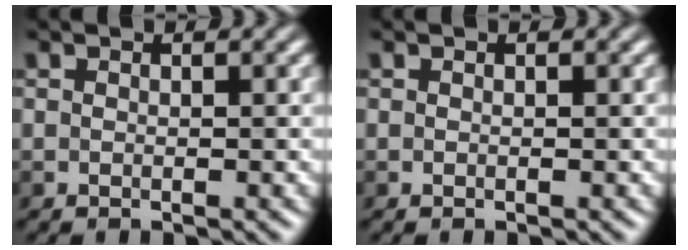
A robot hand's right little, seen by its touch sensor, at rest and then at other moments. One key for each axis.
{"total": 0.0}